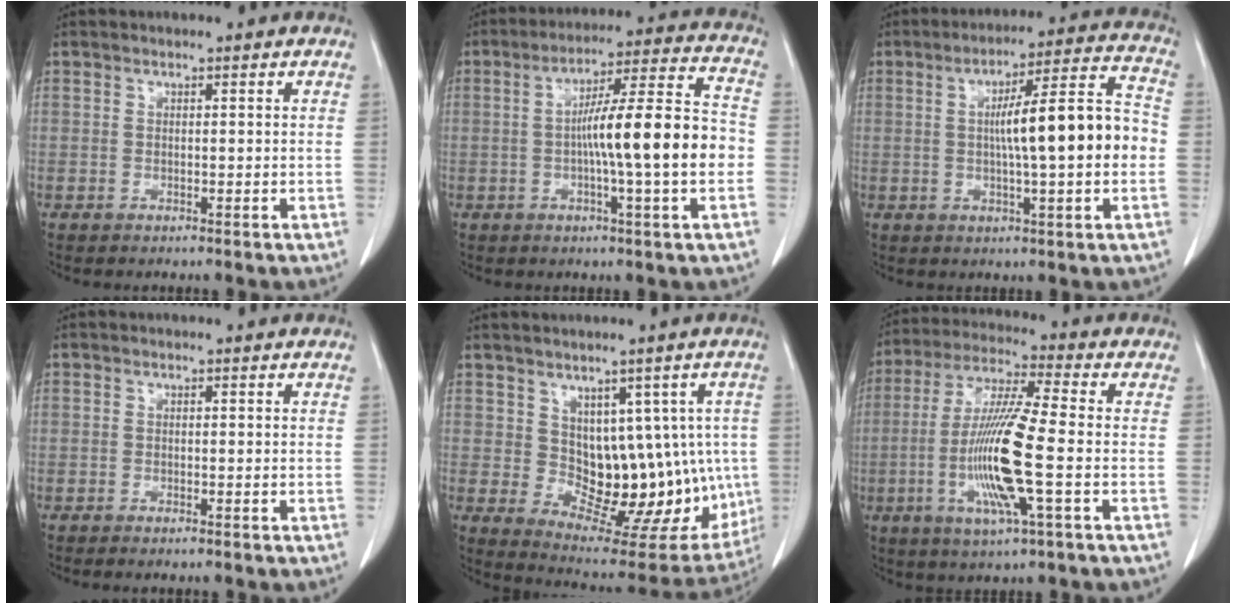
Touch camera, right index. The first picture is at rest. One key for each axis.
{"total": 15.0, "fx": -2.0, "fy": 0.3, "fz": 14.8, "tx": -0.232, "ty": 0.016, "tz": -0.036}
{"total": 13.9, "fx": -0.6, "fy": 0.8, "fz": 13.8, "tx": -0.208, "ty": 0.020, "tz": -0.012}
{"total": 1.5, "fx": -1.2, "fy": 0.1, "fz": 0.8, "tx": -0.013, "ty": -0.003, "tz": -0.015}
{"total": 14.2, "fx": 0.6, "fy": 8.4, "fz": 11.4, "tx": -0.125, "ty": 0.012, "tz": 0.035}
{"total": 14.0, "fx": -2.9, "fy": 0.5, "fz": 13.7, "tx": -0.280, "ty": -0.013, "tz": -0.061}